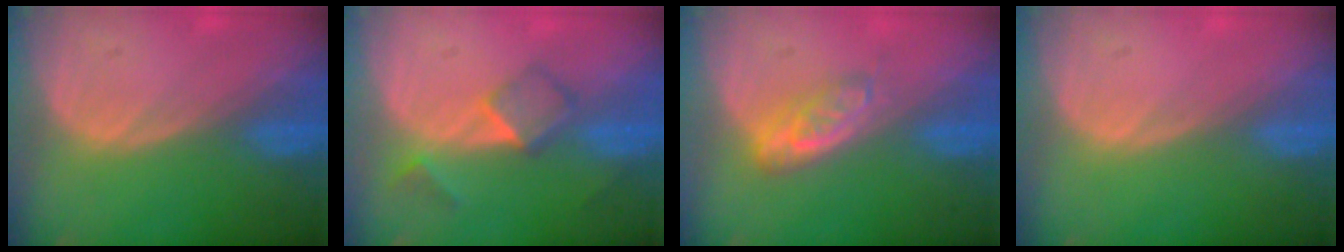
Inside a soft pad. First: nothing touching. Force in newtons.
{"total": 5.0, "press": 4.4, "slide": 2.4}
{"total": 4.8, "press": 4.2, "slide": 2.2}
{"total": 0.0}